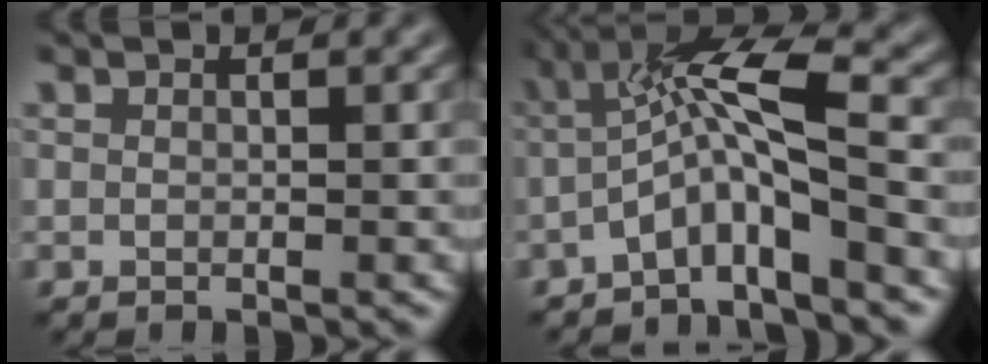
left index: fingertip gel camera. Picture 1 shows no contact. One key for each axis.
{"total": 6.1, "fx": -1.9, "fy": 1.2, "fz": 5.6, "tx": -0.104, "ty": 0.020, "tz": -0.047}